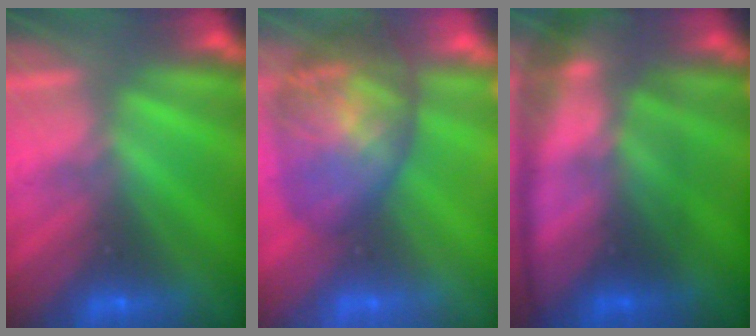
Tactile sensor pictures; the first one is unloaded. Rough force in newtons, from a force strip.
{"total": 7.6}
{"total": 7.5}